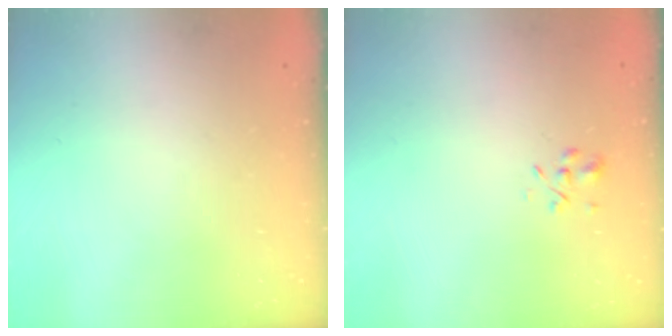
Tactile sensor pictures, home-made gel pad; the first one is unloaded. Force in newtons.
{"total": 2.6, "press": 2.4, "slide": 1.0}